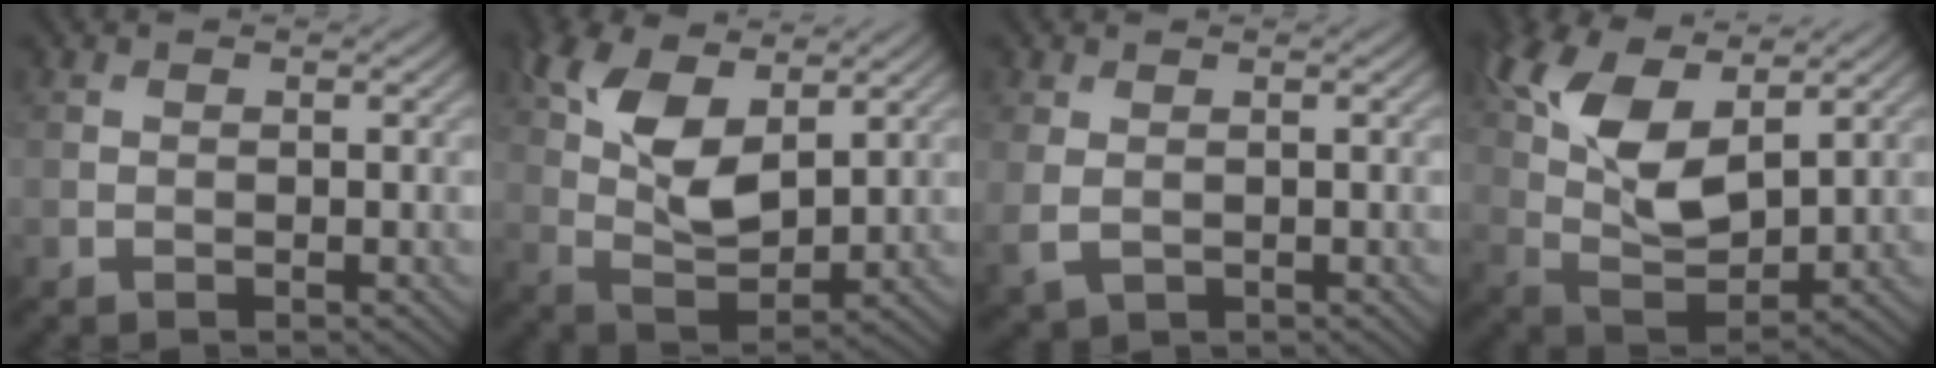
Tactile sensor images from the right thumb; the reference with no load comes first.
{"total": 9.9, "force": [4.5, 4.9, 7.3], "torque": [-0.164, 0.005, 0.092]}
{"total": 2.8, "force": [0.0, 1.9, 2.0], "torque": [-0.064, -0.009, 0.002]}
{"total": 11.8, "force": [5.3, 5.6, 9.0], "torque": [-0.207, 0.009, 0.108]}